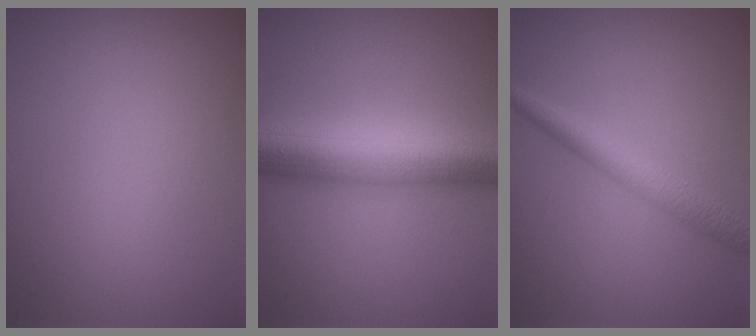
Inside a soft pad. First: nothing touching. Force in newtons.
{"total": 9.9, "press": 9.9, "slide": 0.2}
{"total": 2.9, "press": 2.9, "slide": 0.0}